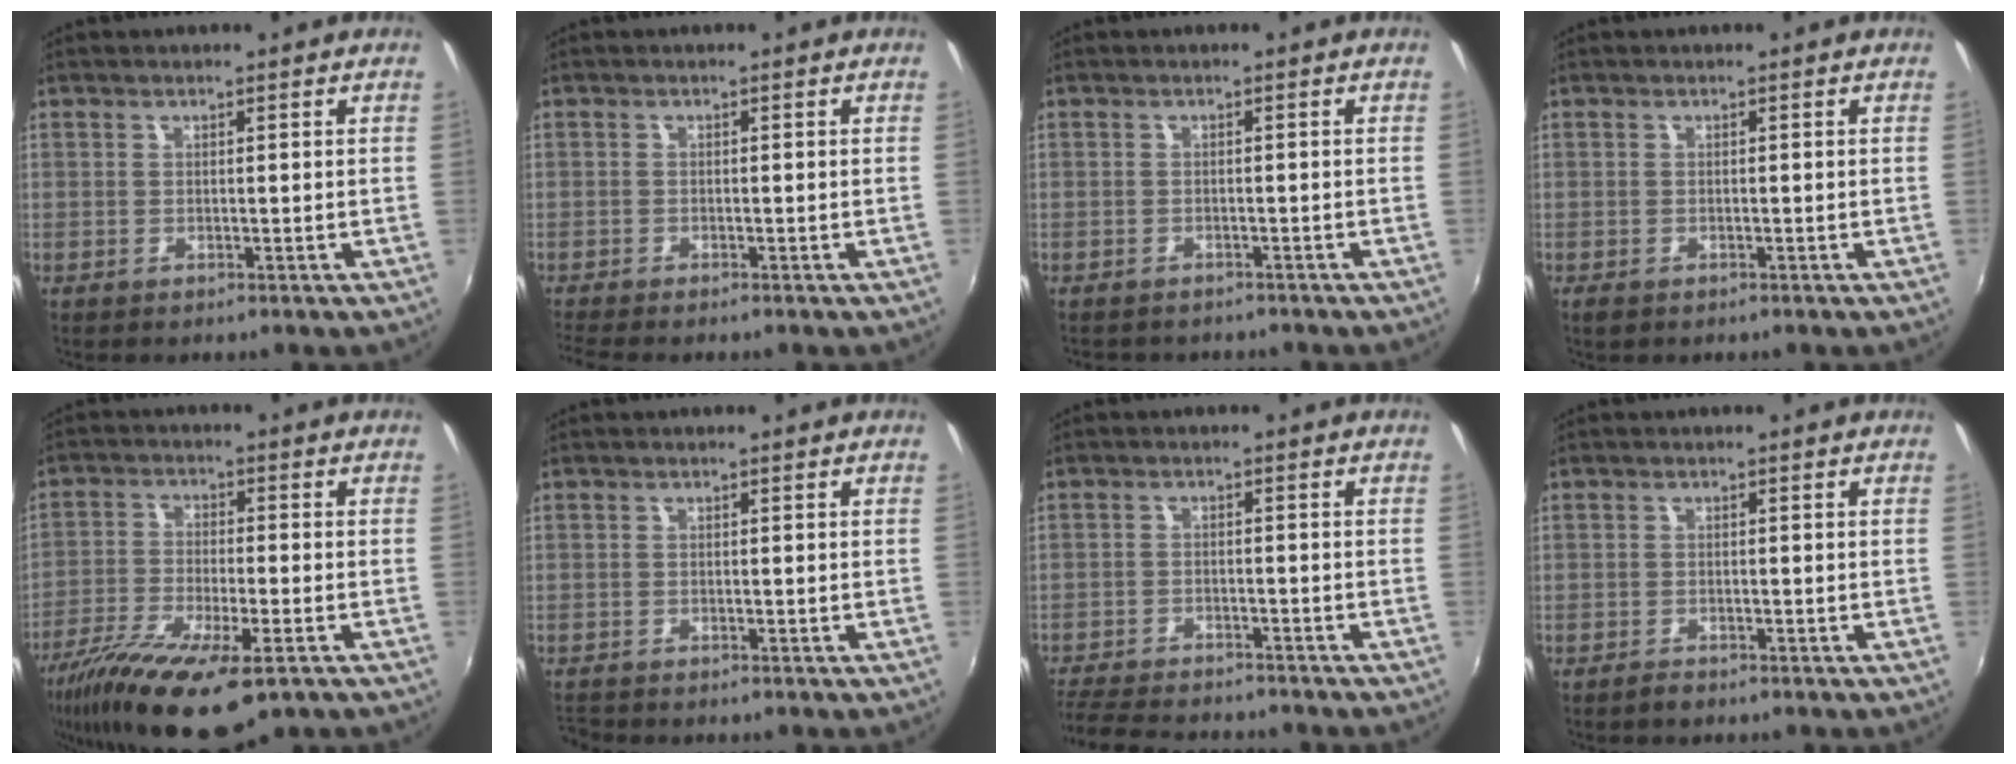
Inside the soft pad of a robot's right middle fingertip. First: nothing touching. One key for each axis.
{"total": 3.3, "fx": -2.9, "fy": 0.3, "fz": 1.6, "tx": -0.039, "ty": -0.020, "tz": -0.054}
{"total": 3.3, "fx": -2.9, "fy": 1.2, "fz": 0.8, "tx": -0.023, "ty": -0.014, "tz": -0.041}
{"total": 1.6, "fx": -1.1, "fy": 0.9, "fz": 0.8, "tx": -0.018, "ty": -0.006, "tz": -0.017}
{"total": 16.9, "fx": -10.7, "fy": 4.7, "fz": 12.3, "tx": -0.249, "ty": -0.060, "tz": -0.191}
{"total": 2.4, "fx": -2.2, "fy": 0.5, "fz": 0.6, "tx": -0.021, "ty": -0.013, "tz": -0.042}
{"total": 12.9, "fx": -11.5, "fy": 3.0, "fz": 5.0, "tx": -0.124, "ty": -0.017, "tz": -0.184}
{"total": 1.3, "fx": -1.2, "fy": 0.5, "fz": 0.3, "tx": -0.009, "ty": -0.001, "tz": -0.023}